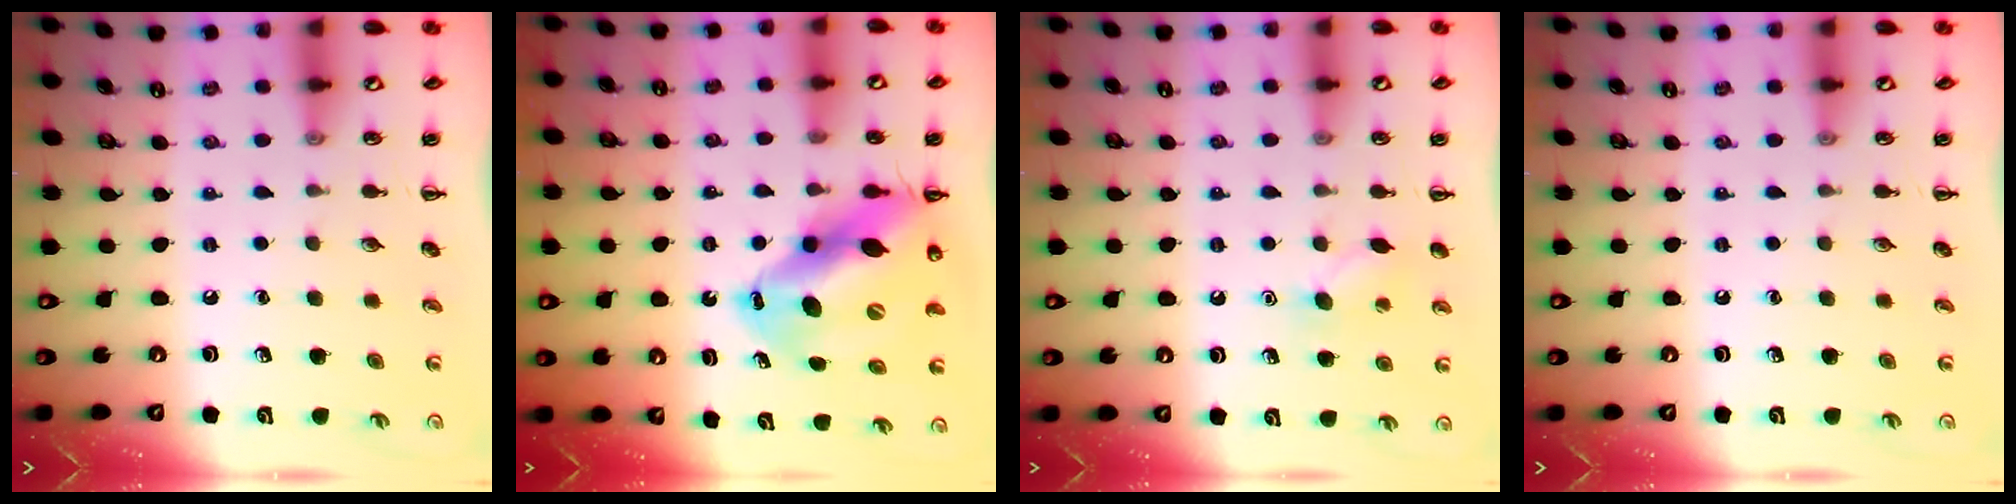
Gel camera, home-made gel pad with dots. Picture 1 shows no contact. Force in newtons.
{"total": 16.7, "press": 16.0, "slide": 5.0}
{"total": 7.2, "press": 7.0, "slide": 1.9}
{"total": 0.0}